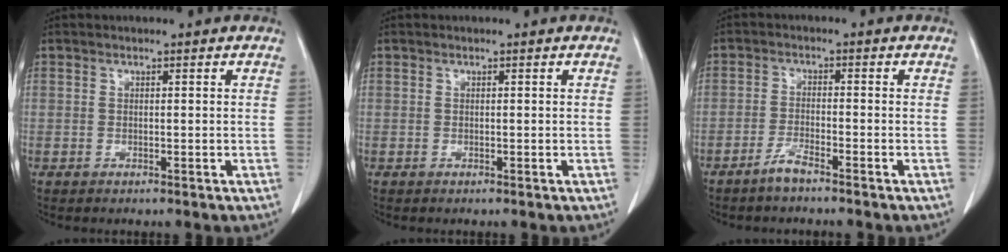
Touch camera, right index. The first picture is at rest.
{"total": 0.0}
{"total": 2.9, "force": [-2.4, 0.1, 1.6], "torque": [-0.037, -0.002, -0.050]}